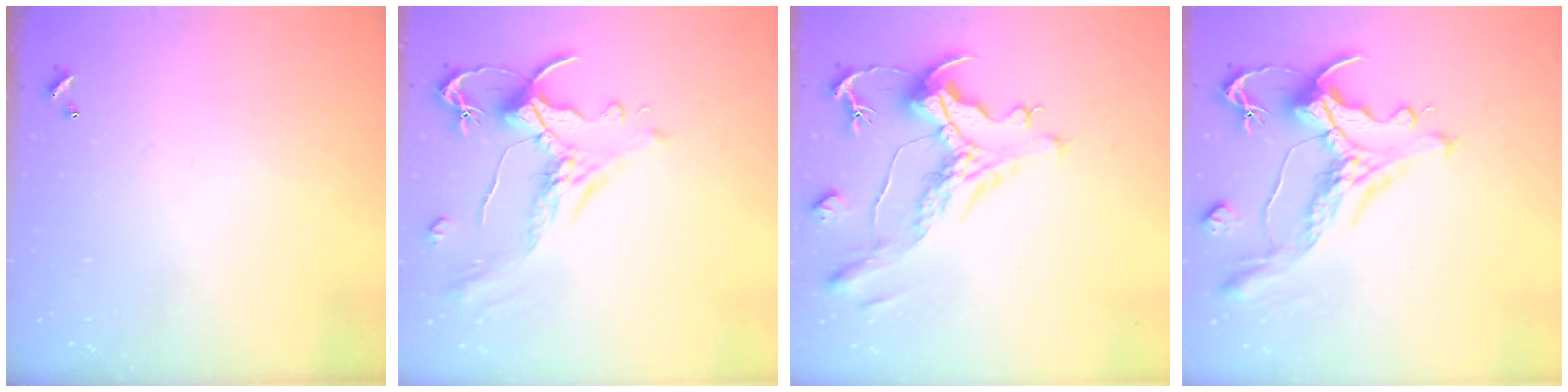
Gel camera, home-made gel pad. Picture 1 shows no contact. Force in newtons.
{"total": 1.6, "press": 1.1, "slide": 1.2}
{"total": 1.9, "press": 0.9, "slide": 1.7}
{"total": 2.2, "press": 1.7, "slide": 1.4}